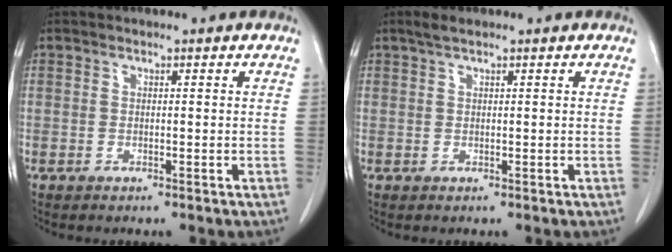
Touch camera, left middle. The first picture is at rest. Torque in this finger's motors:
{"motor_torque": [0.11, -0.09, 0.00, 0.01]}